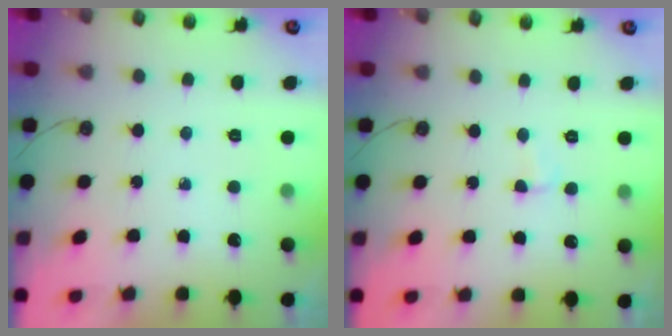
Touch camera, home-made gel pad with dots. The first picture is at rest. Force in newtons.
{"total": 3.7, "press": 1.9, "slide": 3.2}